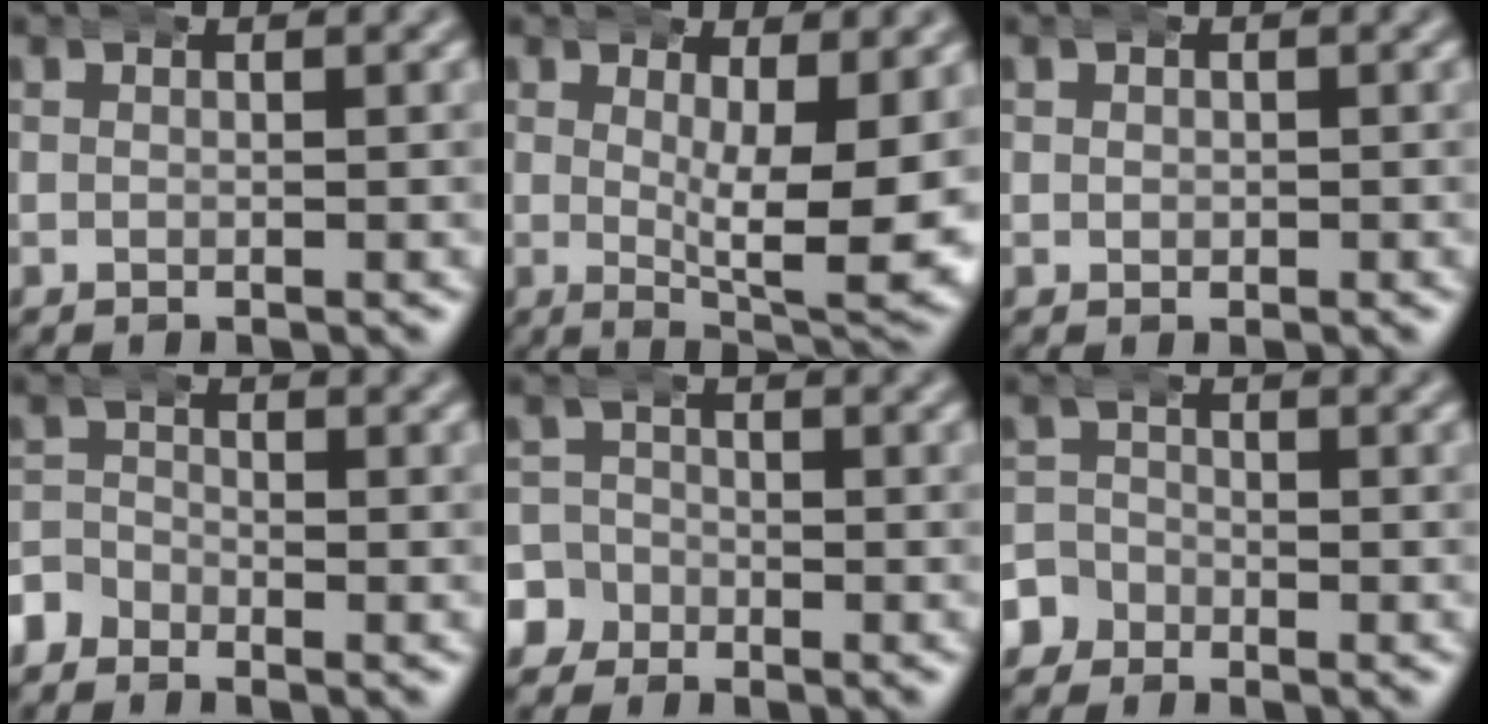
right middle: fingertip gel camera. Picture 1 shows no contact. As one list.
[{"total": 6.7, "force": [-0.1, 1.9, 6.4], "torque": [-0.087, -0.034, 0.010]}, {"total": 0.8, "force": [0.1, 0.8, 0.1], "torque": [-0.009, -0.002, 0.000]}, {"total": 2.7, "force": [-1.7, 2.0, 0.6], "torque": [-0.019, -0.004, -0.037]}, {"total": 4.5, "force": [-2.0, 4.0, 0.7], "torque": [-0.027, -0.009, -0.043]}, {"total": 3.5, "force": [-1.7, 3.0, 0.6], "torque": [-0.023, -0.005, -0.037]}]